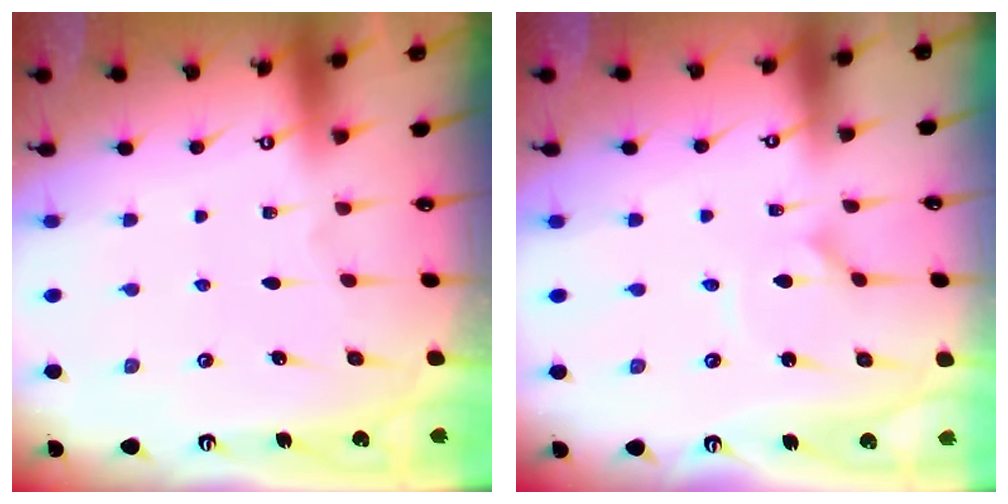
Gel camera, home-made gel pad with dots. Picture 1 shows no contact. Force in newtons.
{"total": 0.9, "press": 0.9, "slide": 0.0}